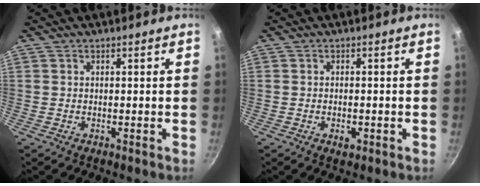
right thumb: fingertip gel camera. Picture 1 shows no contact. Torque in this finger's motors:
{"motor_torque": [-0.67, -0.21, -0.28, -0.03, -0.01]}